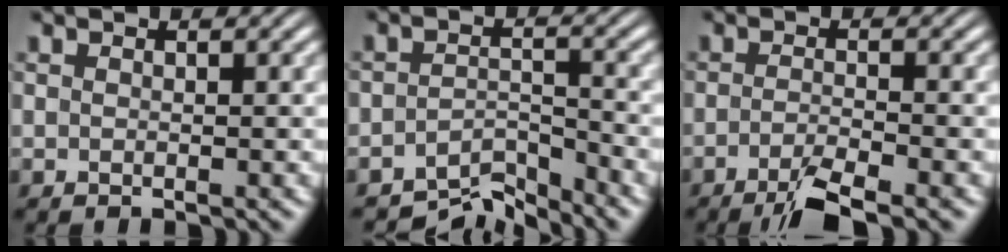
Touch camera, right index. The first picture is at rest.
{"total": 5.7, "force": [-5.2, 1.6, 1.7], "torque": [-0.009, -0.015, -0.089]}
{"total": 4.0, "force": [-3.3, 0.4, 2.3], "torque": [-0.041, -0.015, -0.050]}